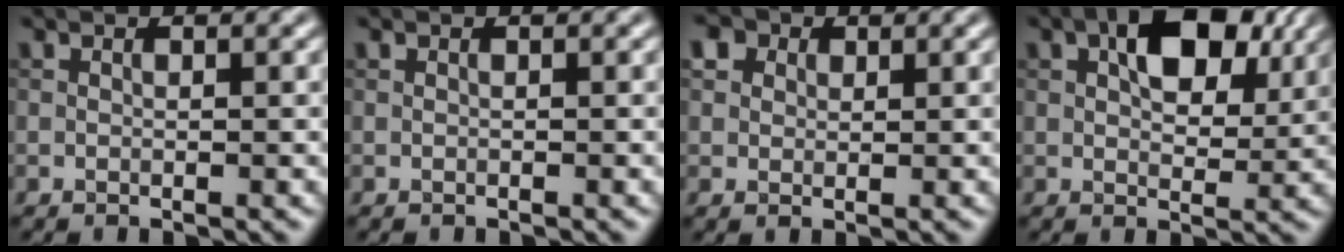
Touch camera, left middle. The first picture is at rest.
{"total": 0.0}
{"total": 3.8, "force": [2.0, 2.7, 1.7], "torque": [-0.040, 0.008, 0.028]}
{"total": 7.1, "force": [2.7, 3.9, 5.3], "torque": [-0.082, 0.007, 0.038]}